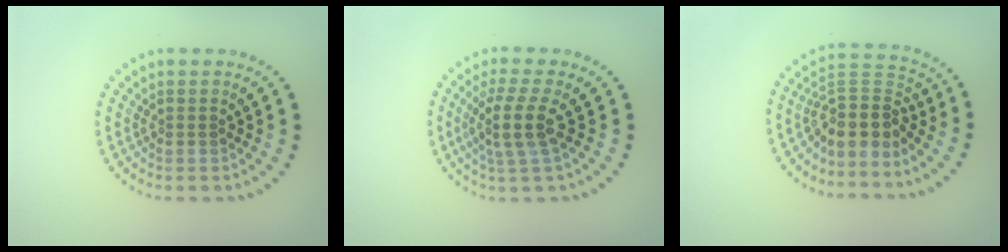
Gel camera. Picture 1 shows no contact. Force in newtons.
{"total": 3.5, "press": 2.8, "slide": 2.1}
{"total": 4.2, "press": 3.4, "slide": 2.5}